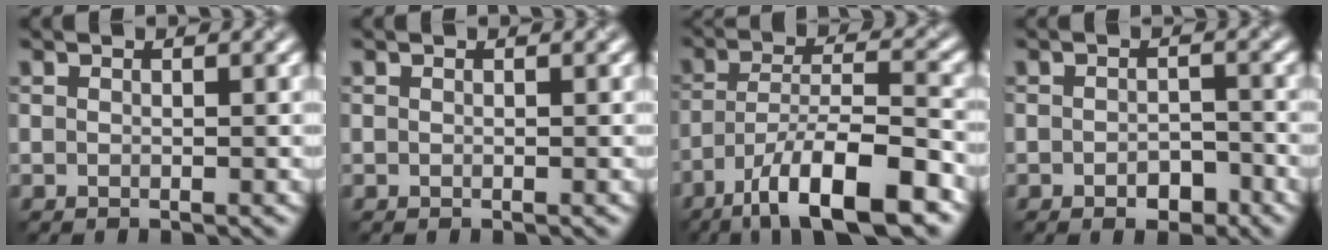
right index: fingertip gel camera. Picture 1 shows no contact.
{"total": 0.0}
{"total": 10.8, "force": [-6.8, 2.8, 7.9], "torque": [-0.130, 0.010, -0.119]}
{"total": 2.2, "force": [-1.1, 1.2, 1.4], "torque": [-0.021, 0.001, -0.017]}